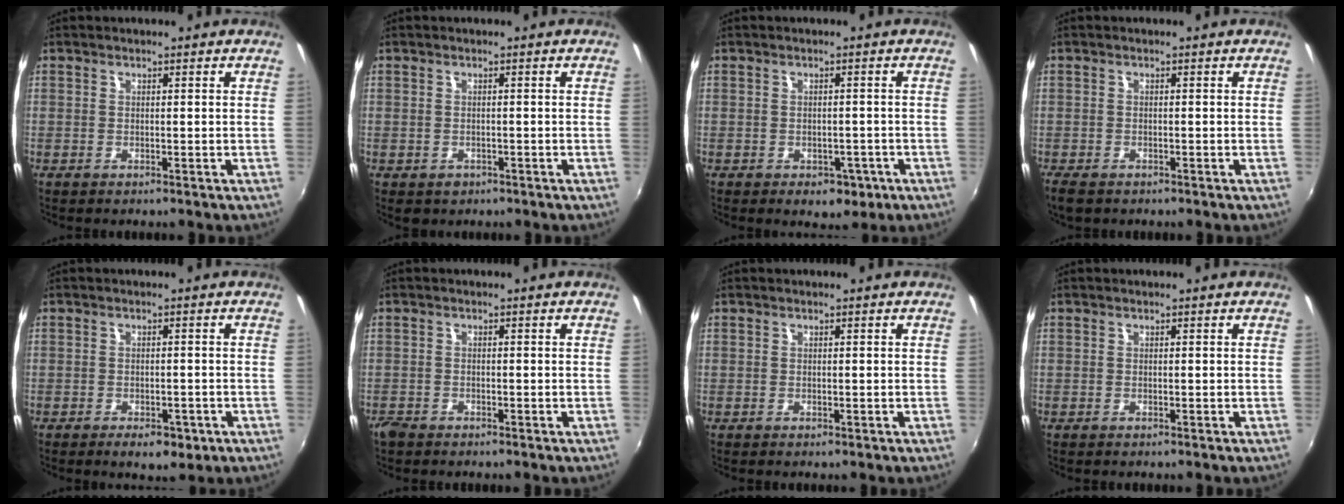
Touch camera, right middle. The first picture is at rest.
{"total": 2.0, "force": [-0.9, 1.6, 0.7], "torque": [-0.016, -0.006, -0.010]}
{"total": 4.9, "force": [-2.6, 3.4, 2.5], "torque": [-0.045, -0.008, -0.025]}
{"total": 3.7, "force": [-2.7, 1.7, 1.8], "torque": [-0.044, -0.016, -0.051]}
{"total": 4.9, "force": [-2.9, 2.5, 3.1], "torque": [-0.062, -0.013, -0.037]}
{"total": 2.0, "force": [-1.7, 0.8, 0.5], "torque": [-0.016, -0.007, -0.036]}
{"total": 0.0}
{"total": 0.0}